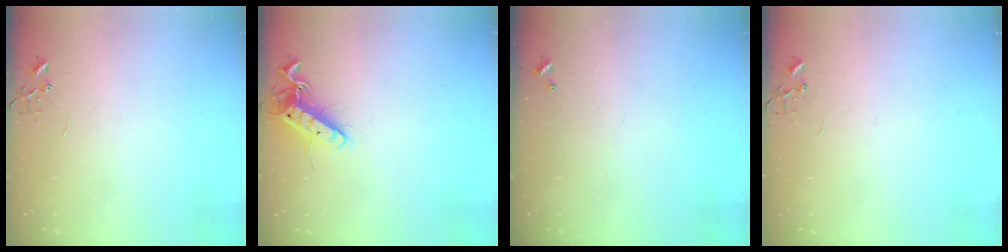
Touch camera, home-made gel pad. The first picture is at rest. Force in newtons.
{"total": 12.4, "press": 12.4, "slide": 1.1}
{"total": 0.0}
{"total": 0.0}